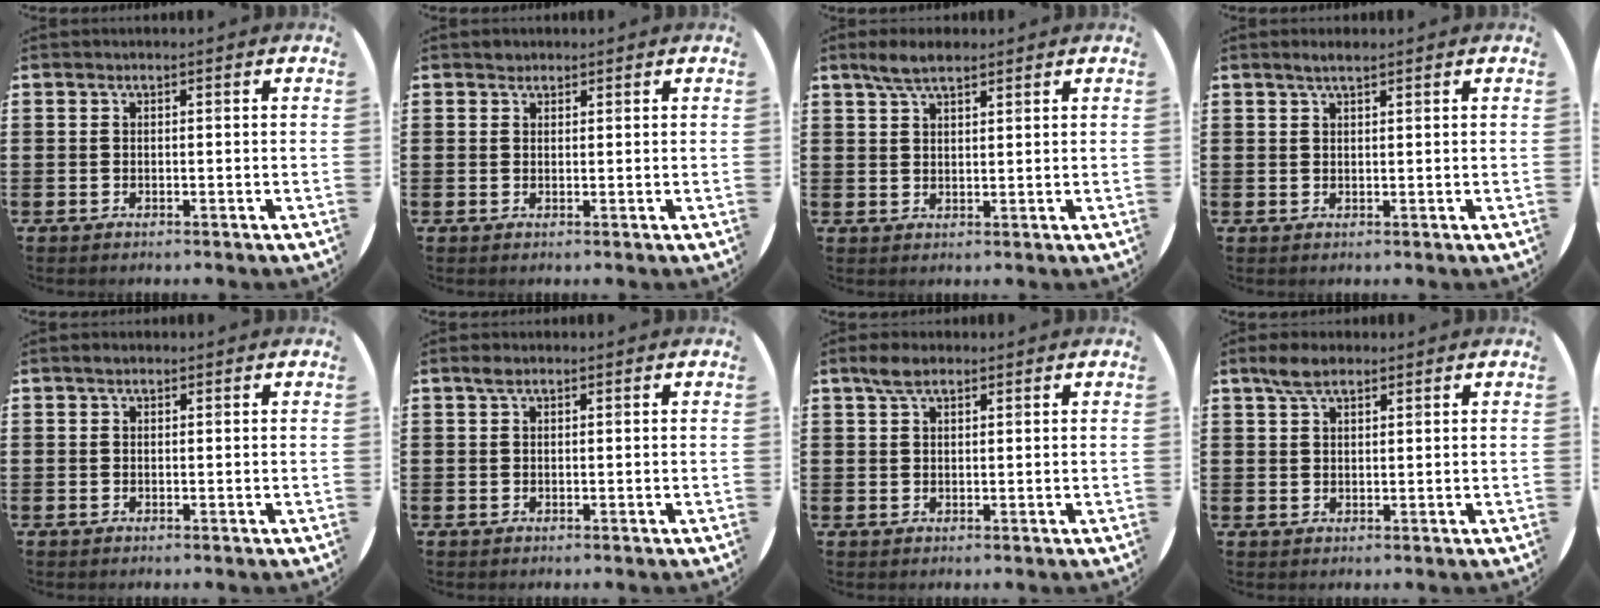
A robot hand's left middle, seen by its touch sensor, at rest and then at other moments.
{"total": 1.0, "force": [0.9, 0.4, -0.1], "torque": [0.010, 0.000, 0.015]}
{"total": 4.0, "force": [3.2, 1.3, 2.0], "torque": [-0.045, 0.004, 0.059]}
{"total": 1.5, "force": [1.3, 0.2, 0.9], "torque": [-0.016, 0.004, 0.022]}
{"total": 0.6, "force": [0.5, 0.3, 0.2], "torque": [0.004, 0.001, 0.007]}
{"total": 1.8, "force": [1.3, 0.9, 0.9], "torque": [-0.011, 0.003, 0.021]}
{"total": 3.2, "force": [2.3, 1.5, 1.6], "torque": [-0.026, 0.006, 0.039]}
{"total": 3.7, "force": [2.8, 1.7, 1.8], "torque": [-0.031, 0.006, 0.050]}